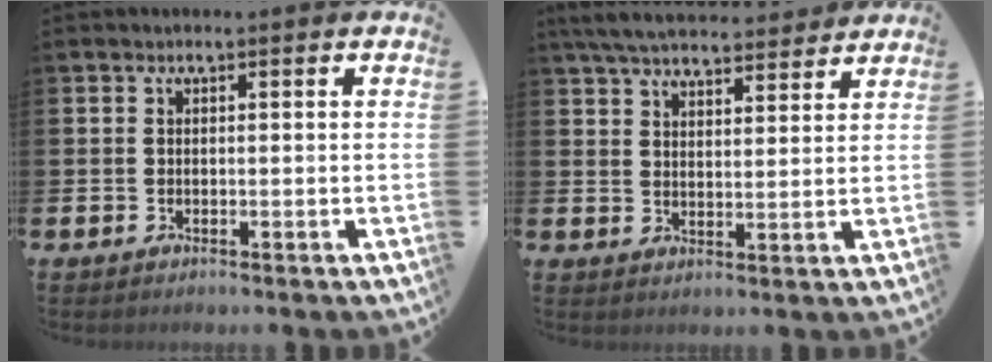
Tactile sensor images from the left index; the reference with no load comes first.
{"total": 6.2, "force": [5.9, 1.0, 1.5], "torque": [-0.053, -0.026, 0.107]}